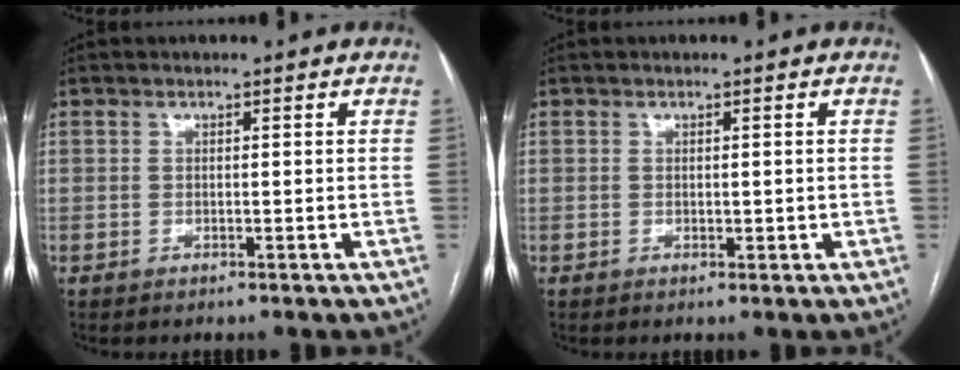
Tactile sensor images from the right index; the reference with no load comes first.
{"total": 1.3, "force": [0.0, 0.8, 1.0], "torque": [-0.015, 0.002, 0.004]}